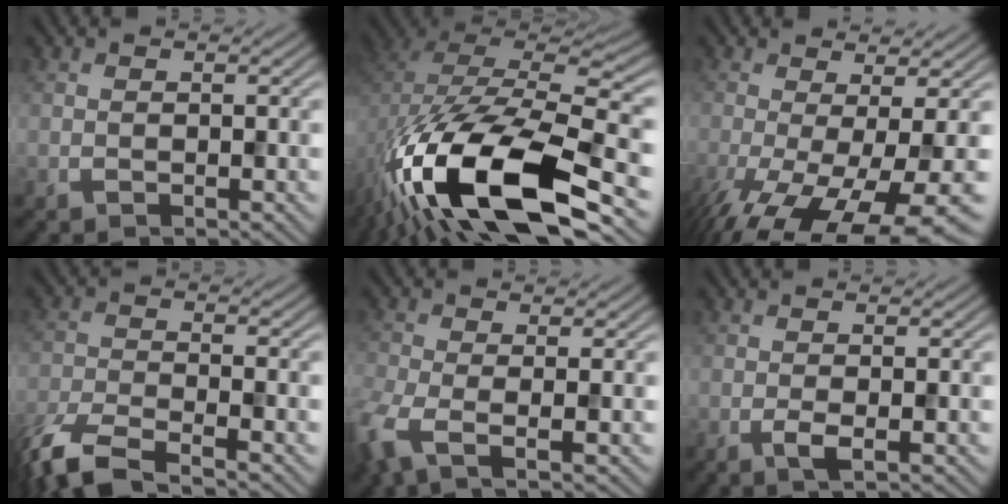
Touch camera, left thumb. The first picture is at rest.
{"total": 17.0, "force": [-7.0, 8.8, 12.8], "torque": [-0.265, -0.032, -0.118]}
{"total": 10.9, "force": [-4.9, 2.9, 9.3], "torque": [-0.156, -0.024, -0.067]}
{"total": 7.0, "force": [-5.4, 2.0, 4.0], "torque": [-0.084, -0.025, -0.105]}
{"total": 5.1, "force": [-2.2, 2.0, 4.1], "torque": [-0.102, -0.017, -0.041]}
{"total": 1.1, "force": [-0.5, 0.2, 1.0], "torque": [-0.019, -0.004, -0.012]}